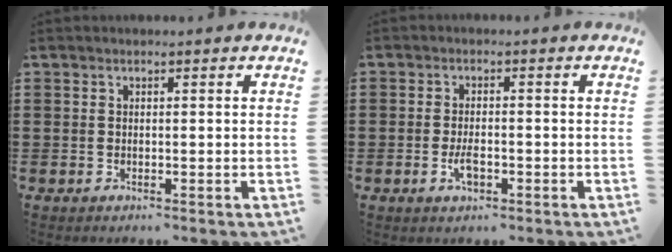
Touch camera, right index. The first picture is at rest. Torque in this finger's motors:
{"motor_torque": [2.14, 0.00, 0.01, 0.05]}